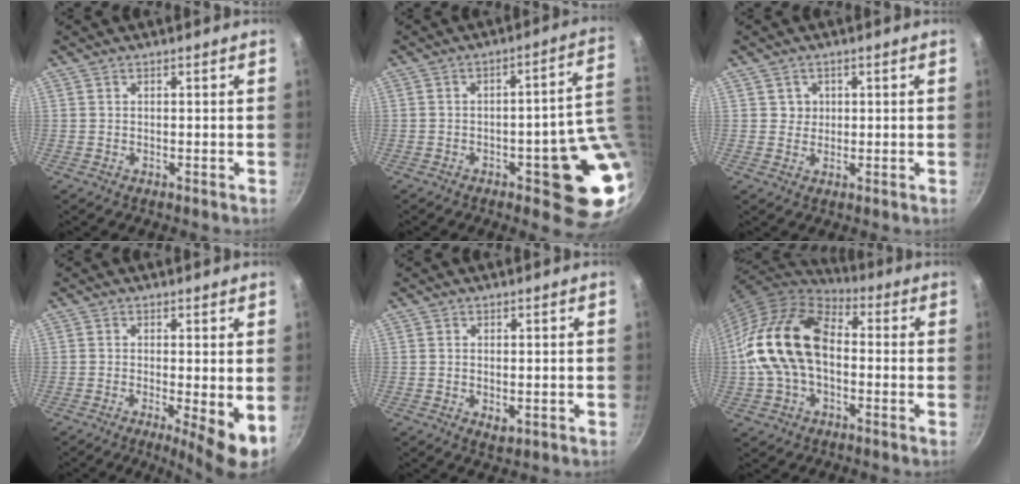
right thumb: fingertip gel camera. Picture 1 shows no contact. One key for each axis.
{"total": 14.6, "fx": -1.8, "fy": 4.8, "fz": 13.7, "tx": -0.123, "ty": 0.012, "tz": -0.019}
{"total": 2.2, "fx": 0.6, "fy": 2.1, "fz": 0.3, "tx": 0.013, "ty": 0.003, "tz": 0.006}
{"total": 6.8, "fx": -1.1, "fy": 1.4, "fz": 6.6, "tx": -0.094, "ty": -0.013, "tz": -0.012}
{"total": 2.3, "fx": -0.3, "fy": 1.3, "fz": 1.9, "tx": -0.029, "ty": -0.008, "tz": -0.003}
{"total": 17.9, "fx": -0.7, "fy": 12.0, "fz": 13.3, "tx": -0.228, "ty": 0.041, "tz": -0.025}